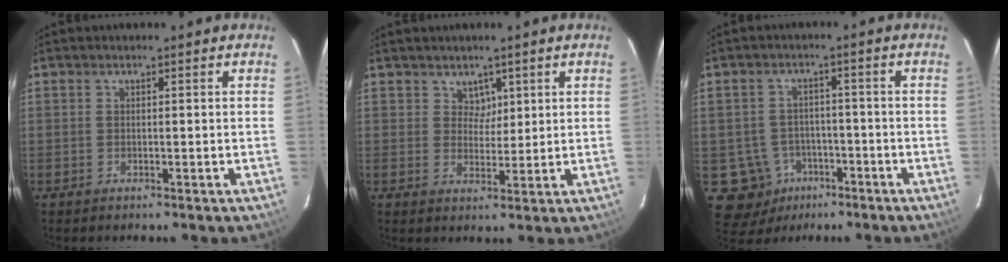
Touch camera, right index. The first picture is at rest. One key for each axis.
{"total": 3.1, "fx": 1.8, "fy": 2.5, "fz": 0.5, "tx": -0.002, "ty": 0.000, "tz": 0.032}
{"total": 8.9, "fx": -3.9, "fy": 7.8, "fz": 1.3, "tx": -0.055, "ty": 0.027, "tz": -0.042}